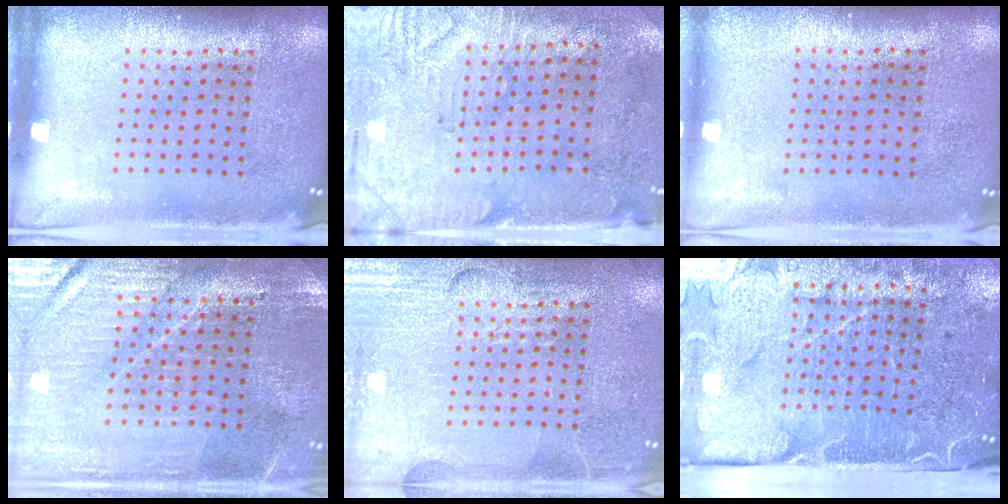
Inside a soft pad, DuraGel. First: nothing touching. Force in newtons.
{"total": 3.0, "press": 2.5, "slide": 1.6}
{"total": 0.0}
{"total": 1.7, "press": 1.7, "slide": 0.3}
{"total": 4.9, "press": 4.9, "slide": 0.6}
{"total": 5.0, "press": 4.0, "slide": 2.9}